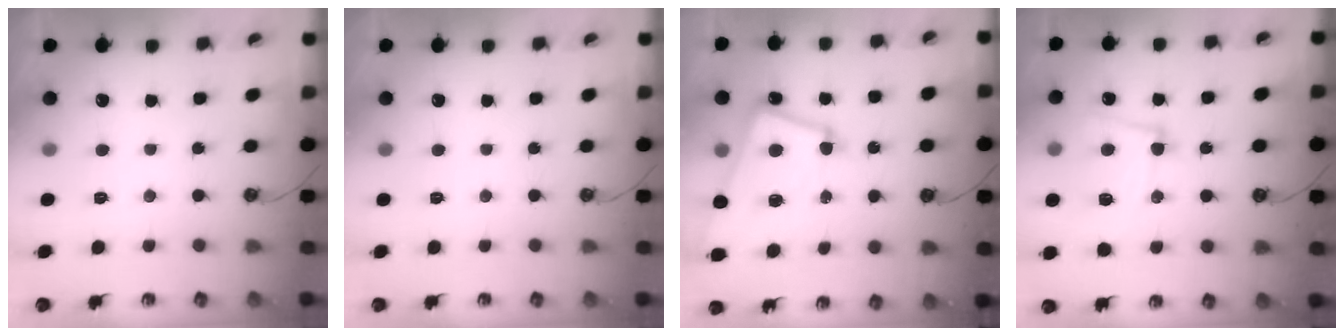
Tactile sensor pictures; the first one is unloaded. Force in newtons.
{"total": 0.0}
{"total": 10.7, "press": 10.5, "slide": 1.7}
{"total": 8.4, "press": 8.3, "slide": 1.8}